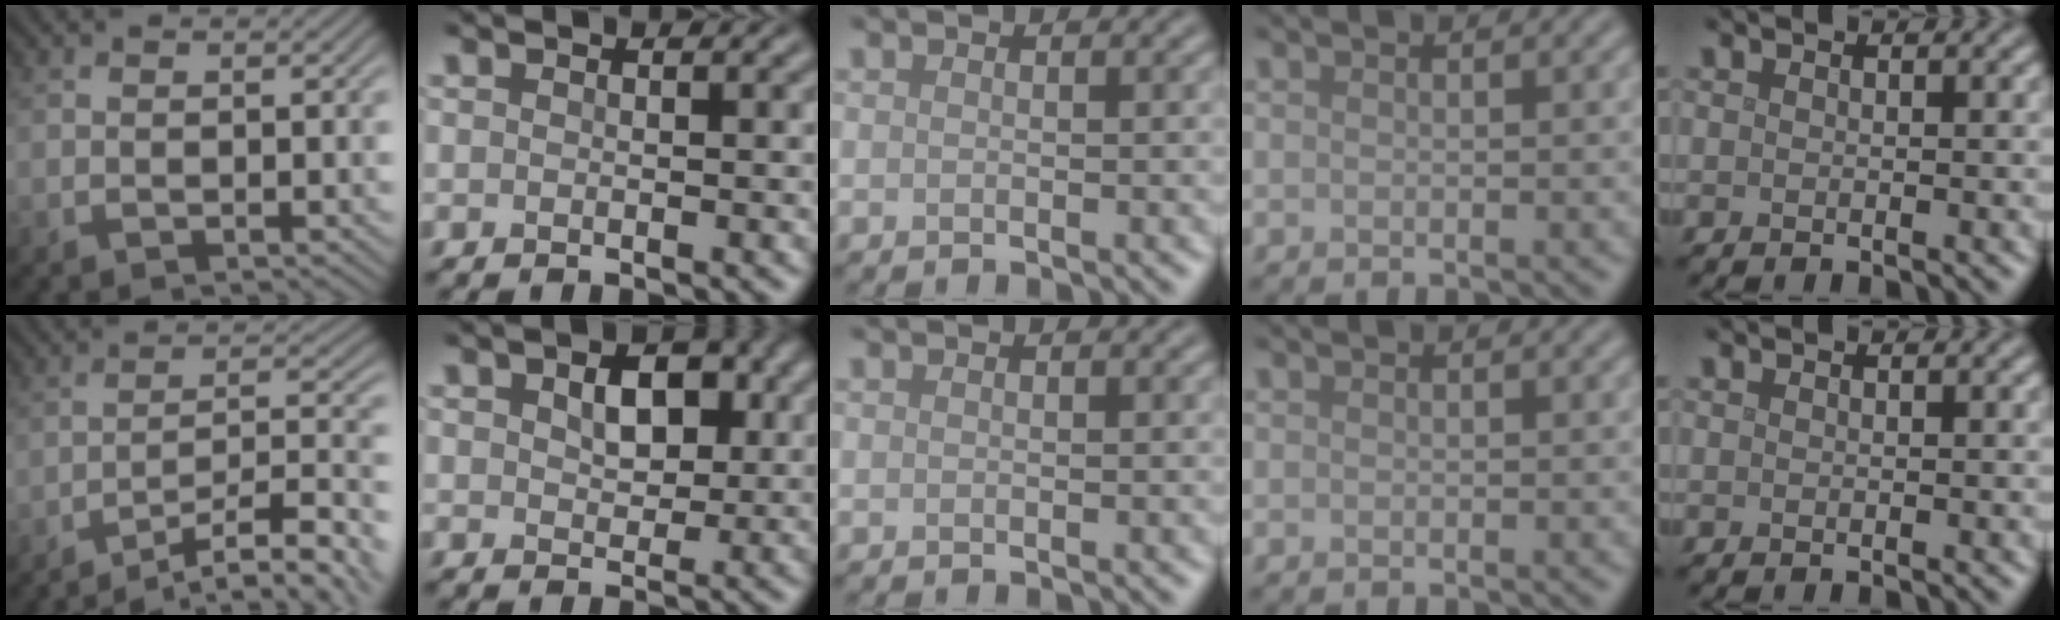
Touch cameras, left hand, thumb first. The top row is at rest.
{"thumb": {"total": 12.2, "force": [-9.1, 2.7, 7.6], "torque": [-0.116, 0.005, -0.129]}, "index": {"total": 3.7, "force": [1.0, 2.4, 2.6], "torque": [-0.047, 0.004, 0.012]}}